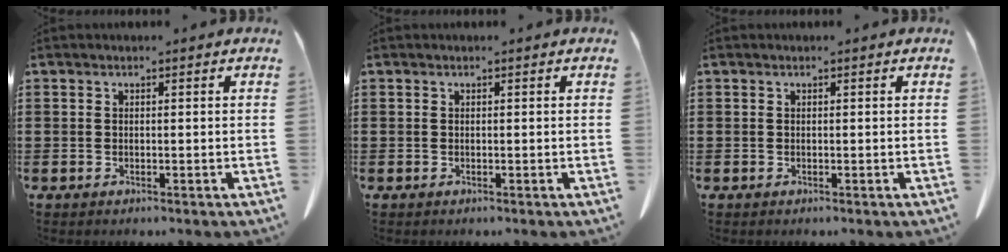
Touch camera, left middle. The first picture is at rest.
{"total": 0.0}
{"total": 0.0}